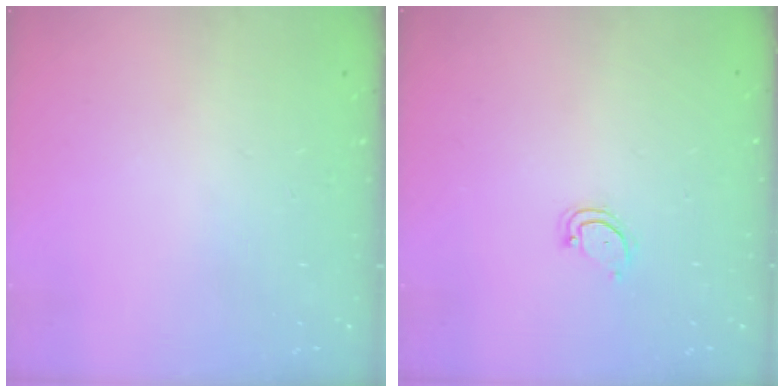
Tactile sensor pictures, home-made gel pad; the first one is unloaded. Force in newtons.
{"total": 3.2, "press": 3.2, "slide": 0.2}